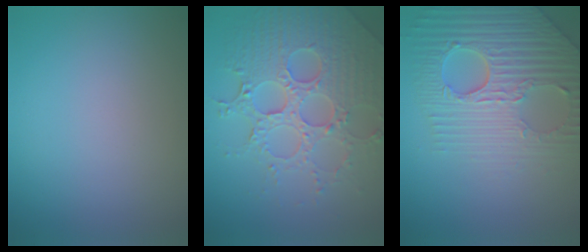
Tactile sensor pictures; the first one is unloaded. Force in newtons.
{"total": 8.1, "press": 5.8, "slide": 5.6}
{"total": 7.2, "press": 5.7, "slide": 4.5}